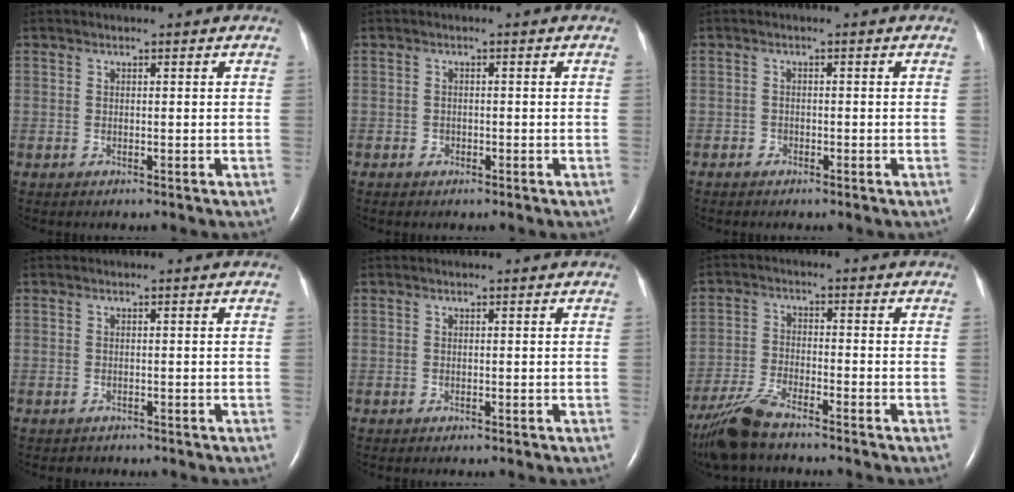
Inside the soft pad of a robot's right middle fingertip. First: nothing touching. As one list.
[{"total": 1.1, "force": [-0.7, 0.7, 0.3], "torque": [-0.007, 0.003, -0.012]}, {"total": 1.1, "force": [-0.9, 0.6, 0.2], "torque": [-0.007, 0.002, -0.019]}, {"total": 0.7, "force": [-0.5, 0.4, -0.1], "torque": [-0.008, 0.001, -0.008]}, {"total": 0.0}, {"total": 8.1, "force": [-6.8, 1.2, 4.2], "torque": [-0.092, -0.023, -0.130]}]